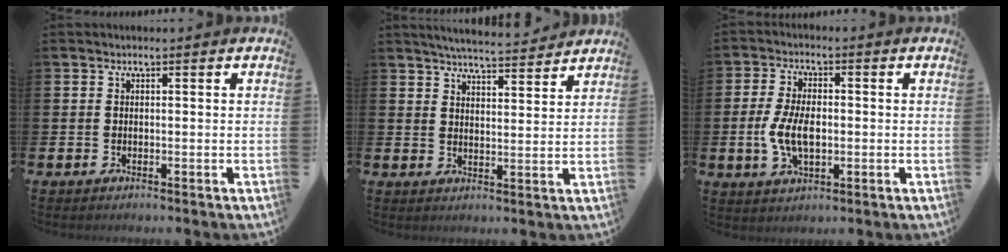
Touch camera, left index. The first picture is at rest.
{"total": 5.2, "force": [5.1, 0.1, 0.9], "torque": [-0.027, -0.031, 0.089]}
{"total": 6.2, "force": [-0.6, 3.3, 5.2], "torque": [-0.109, -0.002, -0.017]}